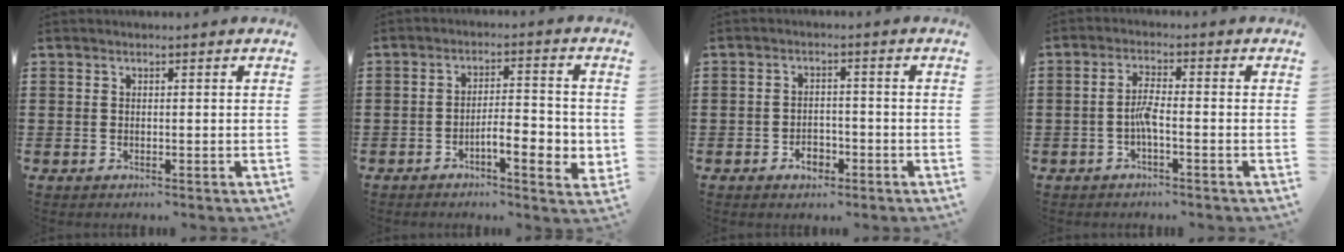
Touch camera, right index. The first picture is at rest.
{"total": 5.7, "force": [-2.0, 1.9, 5.1], "torque": [-0.070, -0.002, -0.038]}
{"total": 3.0, "force": [-1.8, 1.9, 1.6], "torque": [-0.032, 0.002, -0.035]}
{"total": 3.3, "force": [-1.2, 0.5, 3.0], "torque": [-0.063, 0.000, -0.025]}